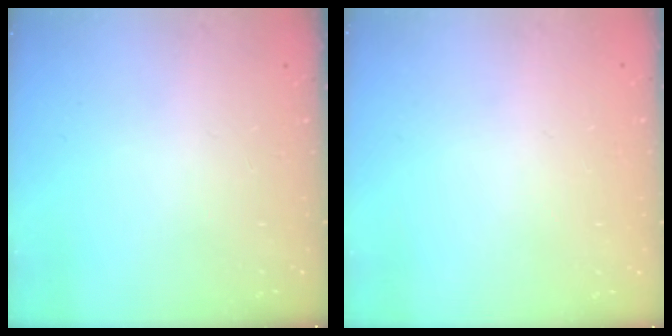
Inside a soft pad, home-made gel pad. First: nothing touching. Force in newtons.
{"total": 0.0}